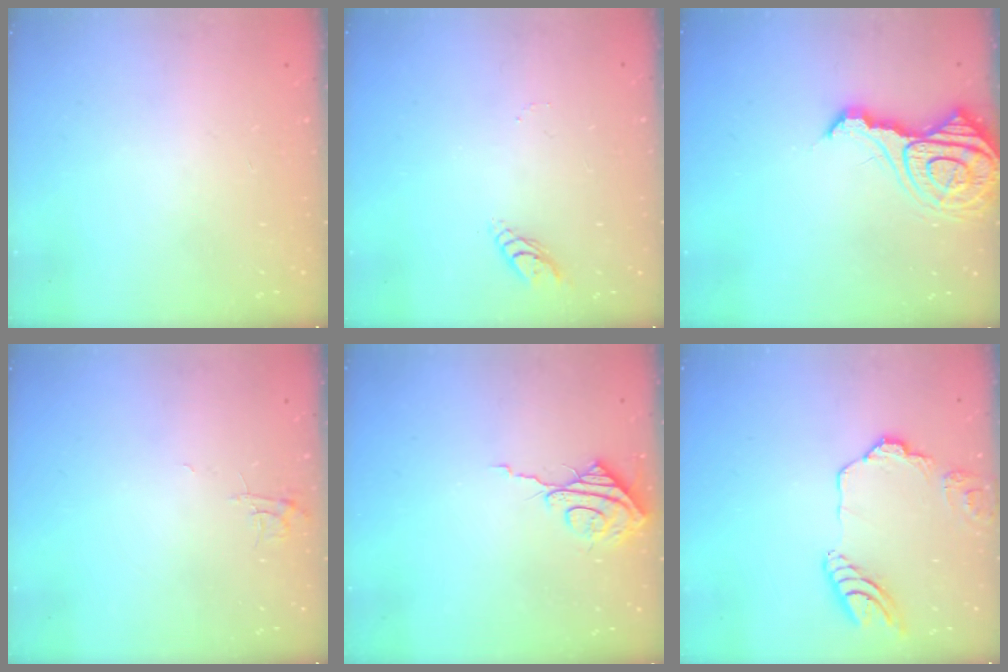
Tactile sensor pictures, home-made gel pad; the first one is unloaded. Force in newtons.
{"total": 3.7, "press": 3.7, "slide": 0.4}
{"total": 14.7, "press": 14.6, "slide": 1.8}
{"total": 3.8, "press": 3.7, "slide": 0.7}
{"total": 8.4, "press": 8.4, "slide": 0.2}
{"total": 13.8, "press": 13.7, "slide": 1.9}